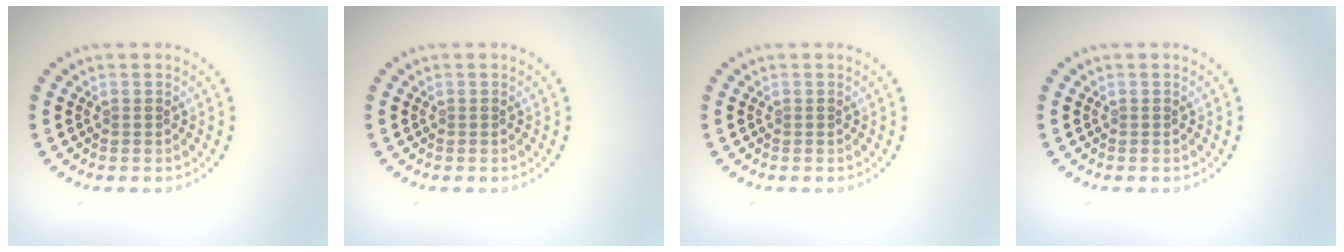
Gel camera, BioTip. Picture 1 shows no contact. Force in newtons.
{"total": 0.0}
{"total": 0.0}
{"total": 0.0}